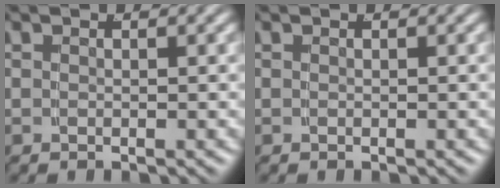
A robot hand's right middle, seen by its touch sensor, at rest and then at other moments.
{"total": 0.0}